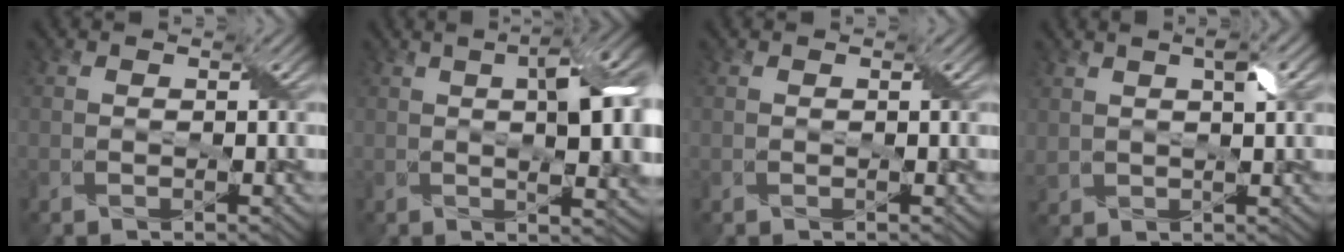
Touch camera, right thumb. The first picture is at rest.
{"total": 9.6, "force": [1.8, 3.0, 9.0], "torque": [-0.126, 0.013, 0.019]}
{"total": 0.0}
{"total": 4.7, "force": [1.9, 2.0, 3.8], "torque": [-0.082, 0.013, 0.039]}